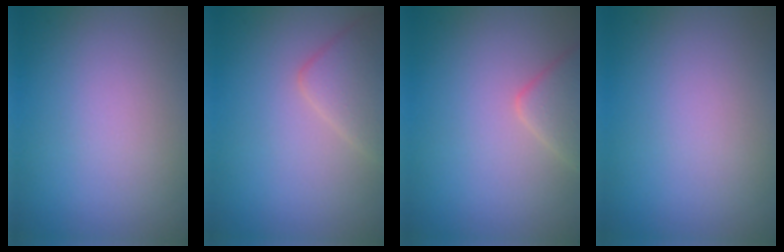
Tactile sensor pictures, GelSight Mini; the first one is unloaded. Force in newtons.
{"total": 3.2, "press": 3.2, "slide": 0.1}
{"total": 2.8, "press": 2.8, "slide": 0.1}
{"total": 0.0}